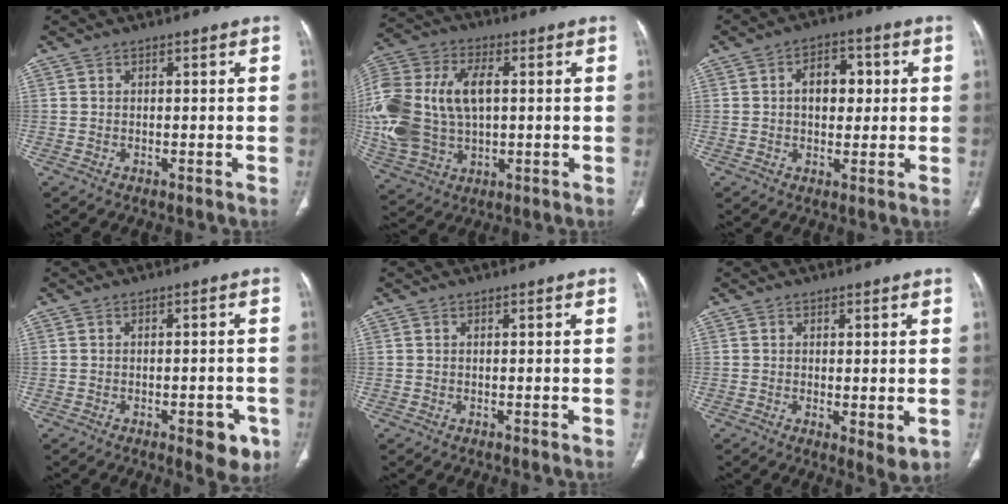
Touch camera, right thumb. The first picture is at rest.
{"total": 23.4, "force": [1.4, 14.8, 18.1], "torque": [-0.422, 0.006, 0.035]}
{"total": 7.9, "force": [1.0, 5.2, 5.8], "torque": [-0.059, 0.012, 0.012]}
{"total": 6.0, "force": [-2.7, 2.6, 4.7], "torque": [-0.039, 0.005, -0.027]}
{"total": 0.0}
{"total": 4.1, "force": [-0.5, 1.5, 3.8], "torque": [-0.059, -0.017, -0.003]}